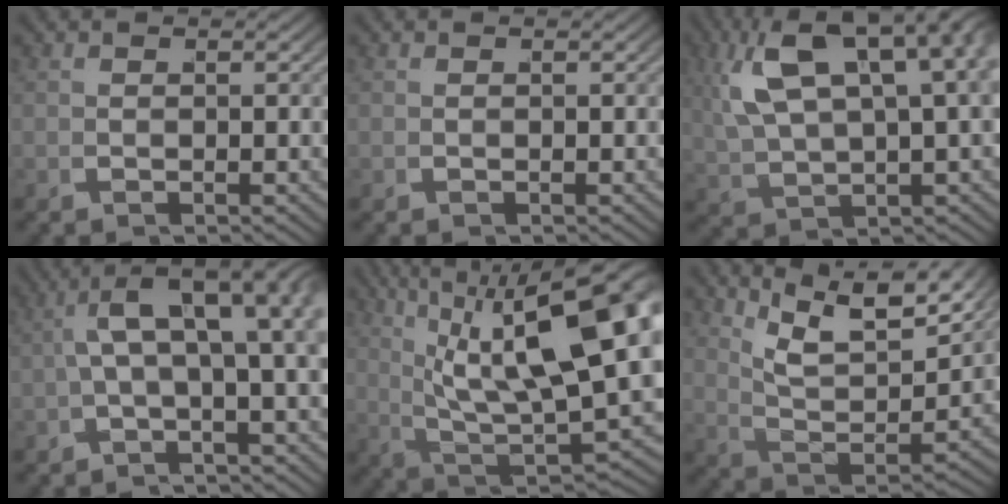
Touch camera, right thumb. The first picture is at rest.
{"total": 0.0}
{"total": 9.8, "force": [3.3, 5.1, 7.6], "torque": [-0.125, 0.015, 0.051]}
{"total": 6.3, "force": [0.7, 2.5, 5.7], "torque": [-0.074, 0.032, -0.009]}
{"total": 15.9, "force": [1.9, 8.1, 13.6], "torque": [-0.212, -0.030, 0.039]}
{"total": 9.6, "force": [4.9, 4.1, 7.1], "torque": [-0.122, 0.001, 0.068]}